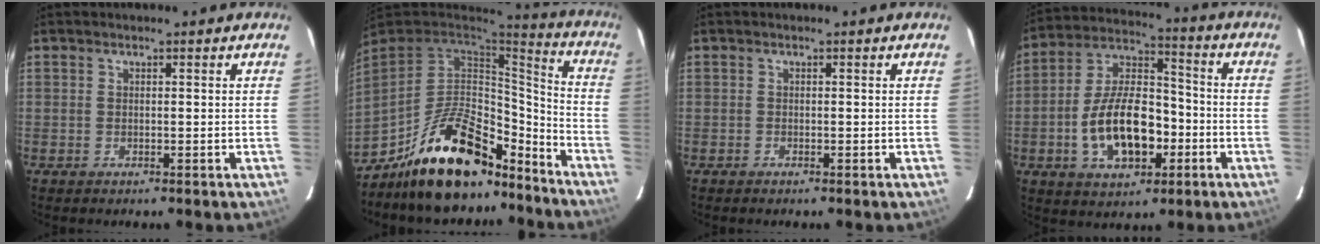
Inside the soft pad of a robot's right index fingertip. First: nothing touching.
{"total": 22.3, "force": [-15.9, 9.3, 12.5], "torque": [-0.235, 0.022, -0.243]}
{"total": 0.0}
{"total": 15.9, "force": [-4.6, 8.5, 12.7], "torque": [-0.251, 0.018, -0.071]}